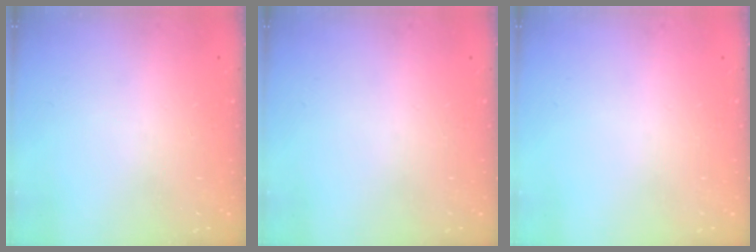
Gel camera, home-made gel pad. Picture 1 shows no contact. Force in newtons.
{"total": 0.0}
{"total": 0.0}